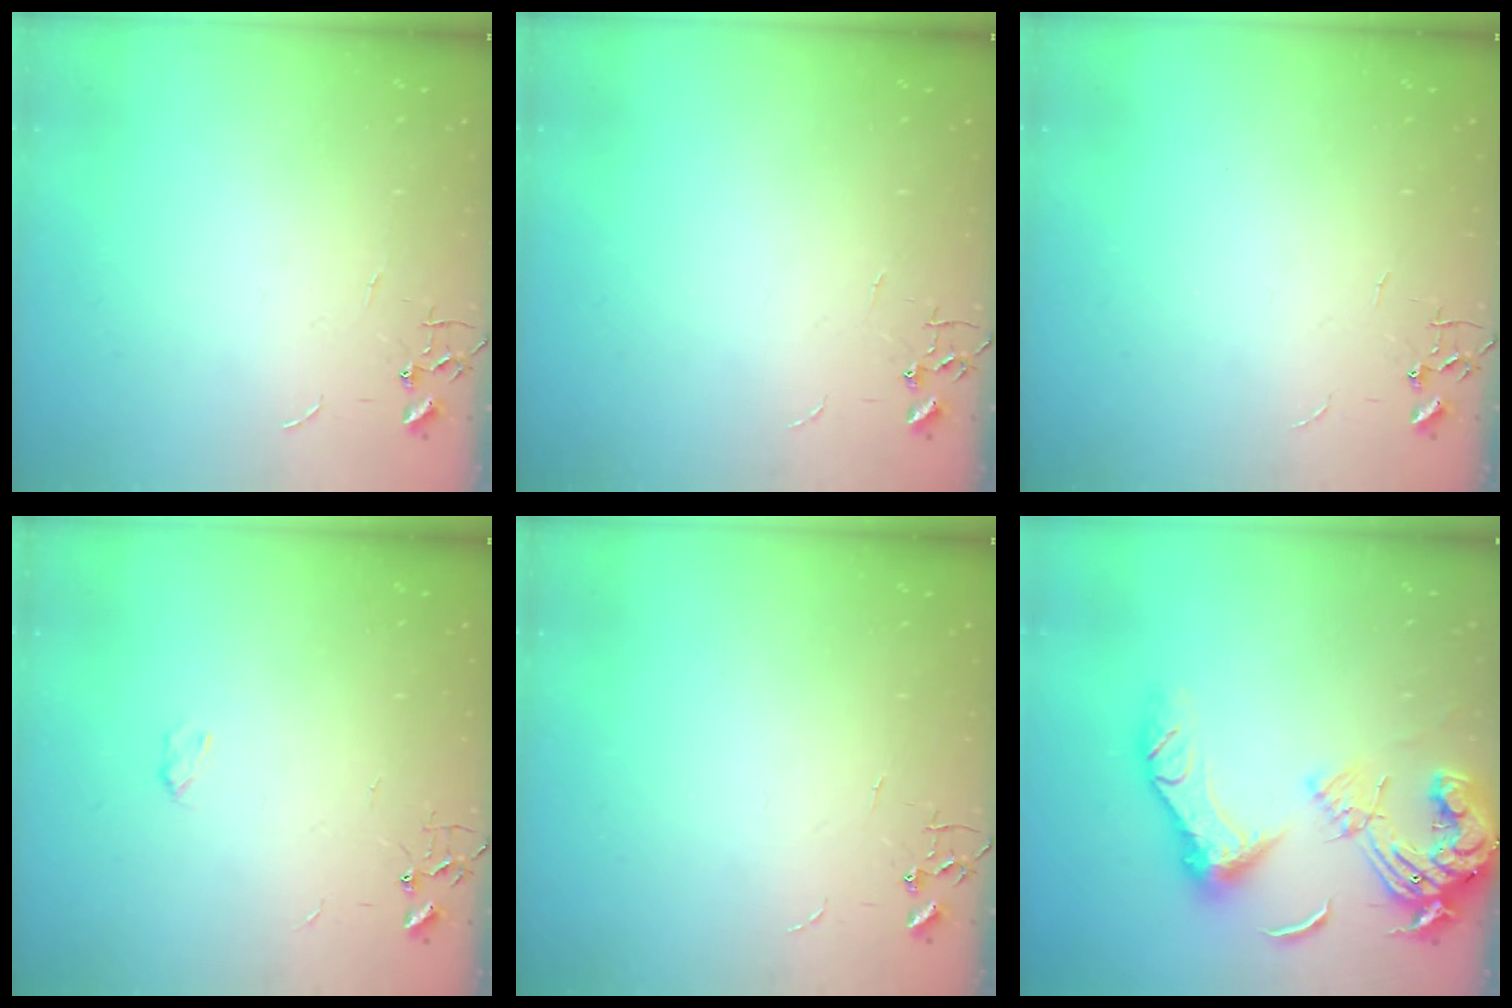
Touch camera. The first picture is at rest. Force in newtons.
{"total": 0.0}
{"total": 0.0}
{"total": 2.8, "press": 2.8, "slide": 0.5}
{"total": 0.0}
{"total": 19.6, "press": 19.6, "slide": 1.8}